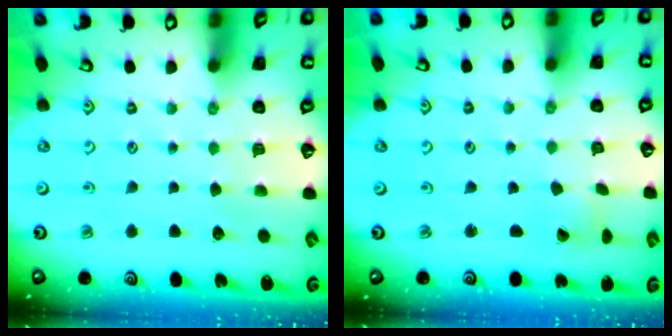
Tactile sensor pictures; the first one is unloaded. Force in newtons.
{"total": 2.8, "press": 2.8, "slide": 0.2}